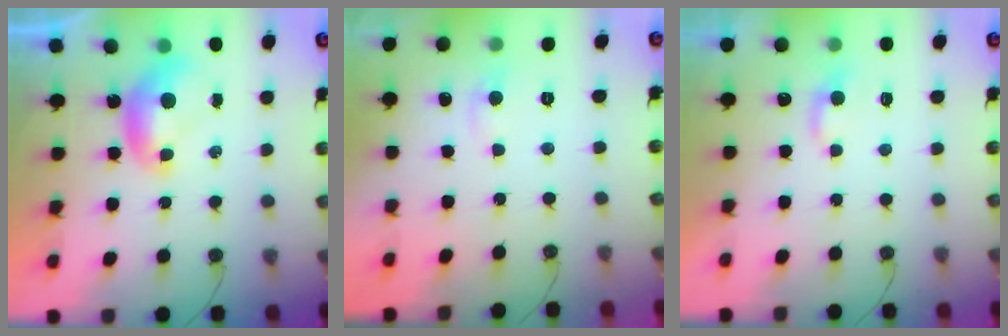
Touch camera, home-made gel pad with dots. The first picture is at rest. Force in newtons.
{"total": 1.3, "press": 1.0, "slide": 0.8}
{"total": 1.7, "press": 1.6, "slide": 0.4}